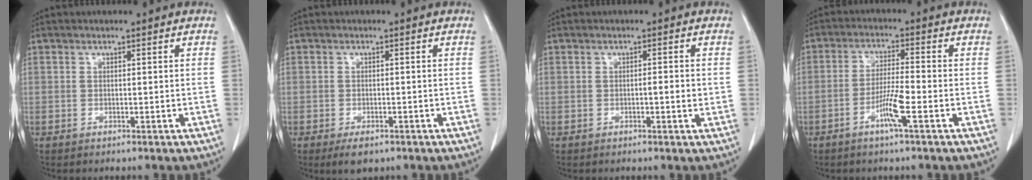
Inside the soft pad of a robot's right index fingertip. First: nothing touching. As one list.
[{"total": 3.1, "force": [-2.0, 1.5, 1.9], "torque": [-0.032, -0.004, -0.024]}, {"total": 1.6, "force": [-0.2, 0.3, 1.6], "torque": [-0.025, 0.001, -0.004]}, {"total": 5.5, "force": [-2.5, -0.2, 4.9], "torque": [-0.096, -0.005, -0.050]}]